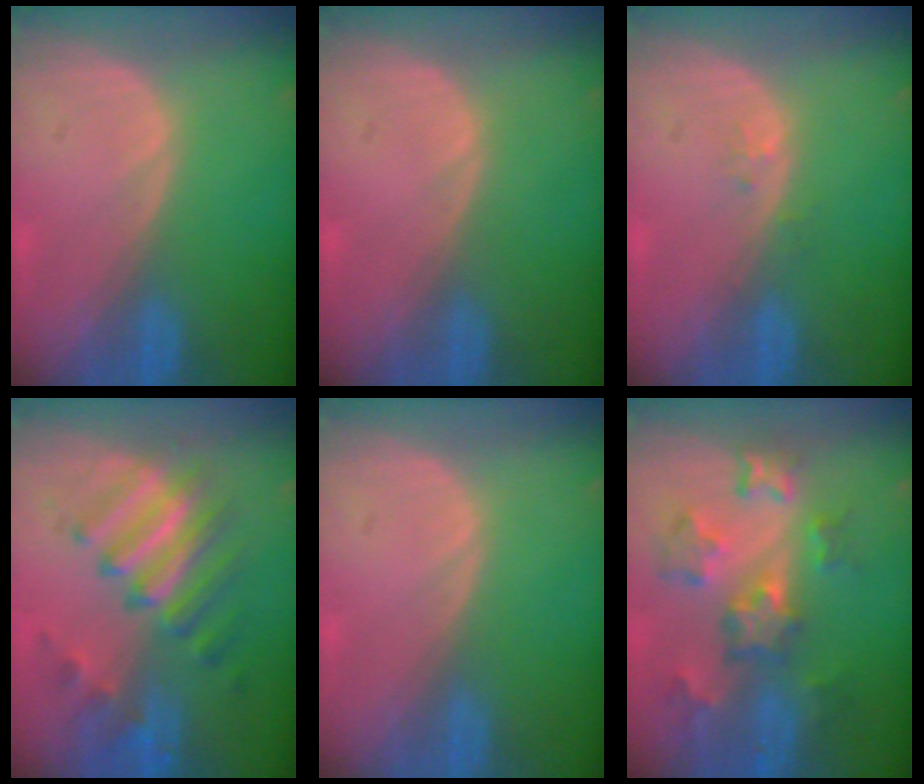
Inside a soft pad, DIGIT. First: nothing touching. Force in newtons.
{"total": 0.0}
{"total": 0.9, "press": 0.9, "slide": 0.2}
{"total": 9.3, "press": 8.6, "slide": 3.6}
{"total": 0.0}
{"total": 8.8, "press": 7.9, "slide": 4.0}